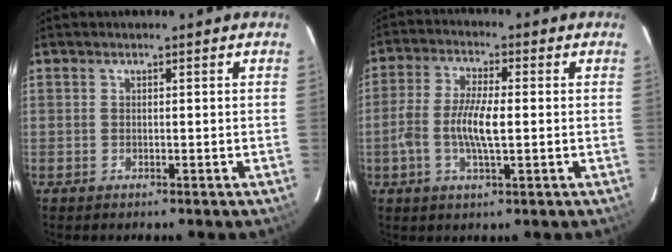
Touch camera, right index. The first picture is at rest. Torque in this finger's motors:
{"motor_torque": [0.31, -0.11, 0.33, 0.14]}